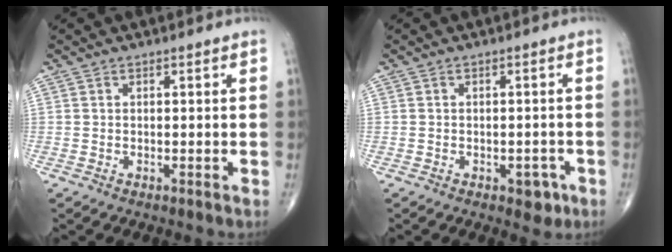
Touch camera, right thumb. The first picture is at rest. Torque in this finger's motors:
{"motor_torque": [2.92, 2.09, 0.03, -0.61, -0.03]}